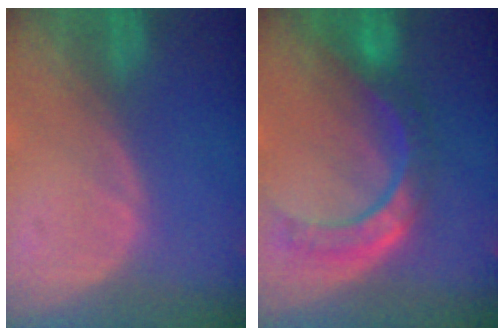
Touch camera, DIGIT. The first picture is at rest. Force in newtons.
{"total": 8.7, "press": 7.3, "slide": 4.7}